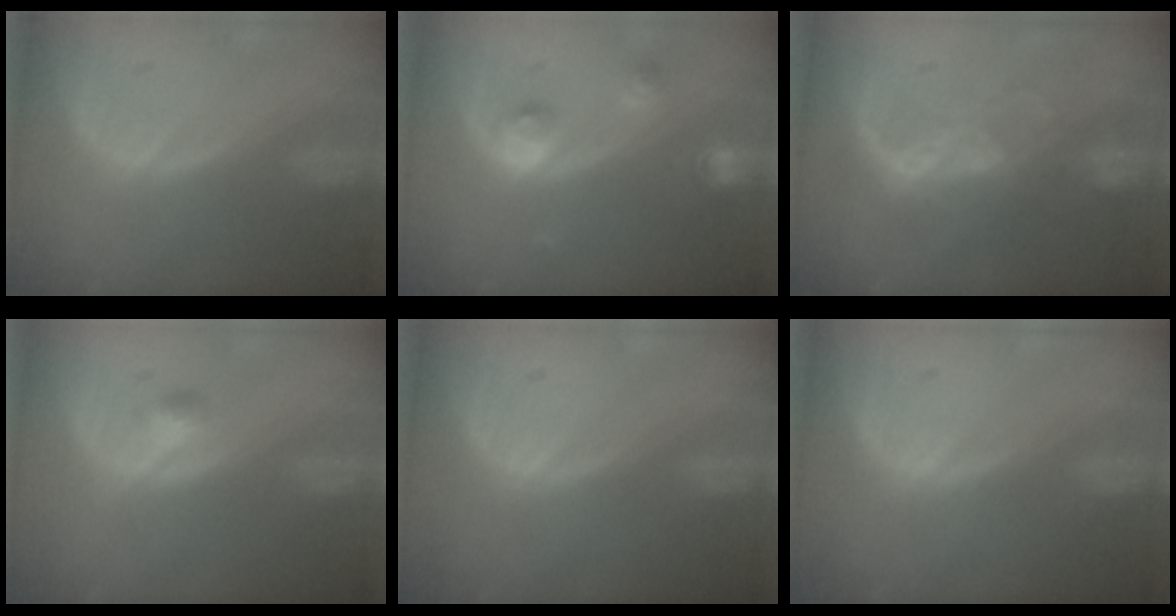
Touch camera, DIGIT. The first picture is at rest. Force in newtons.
{"total": 3.6, "press": 3.3, "slide": 1.5}
{"total": 6.6, "press": 5.9, "slide": 2.8}
{"total": 2.0, "press": 1.8, "slide": 0.8}
{"total": 0.0}
{"total": 0.0}